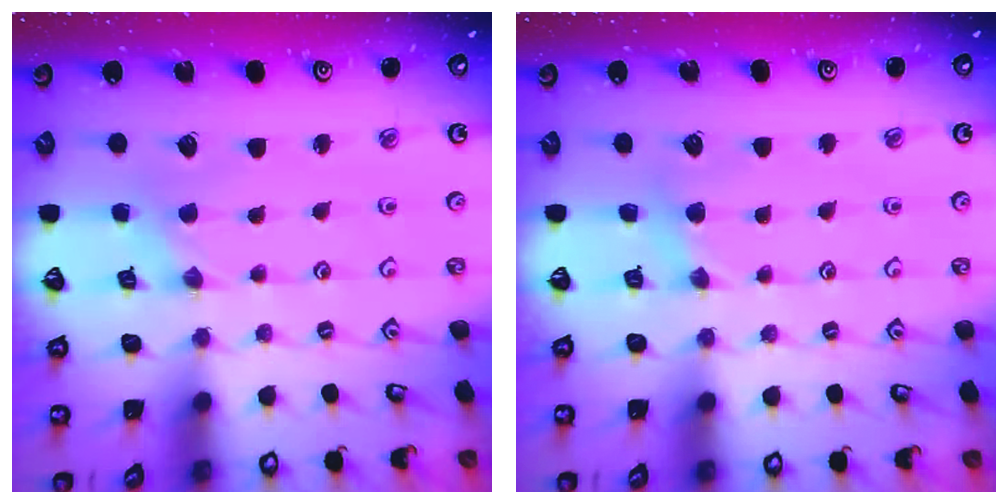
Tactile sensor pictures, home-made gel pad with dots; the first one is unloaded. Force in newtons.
{"total": 3.9, "press": 3.9, "slide": 0.4}